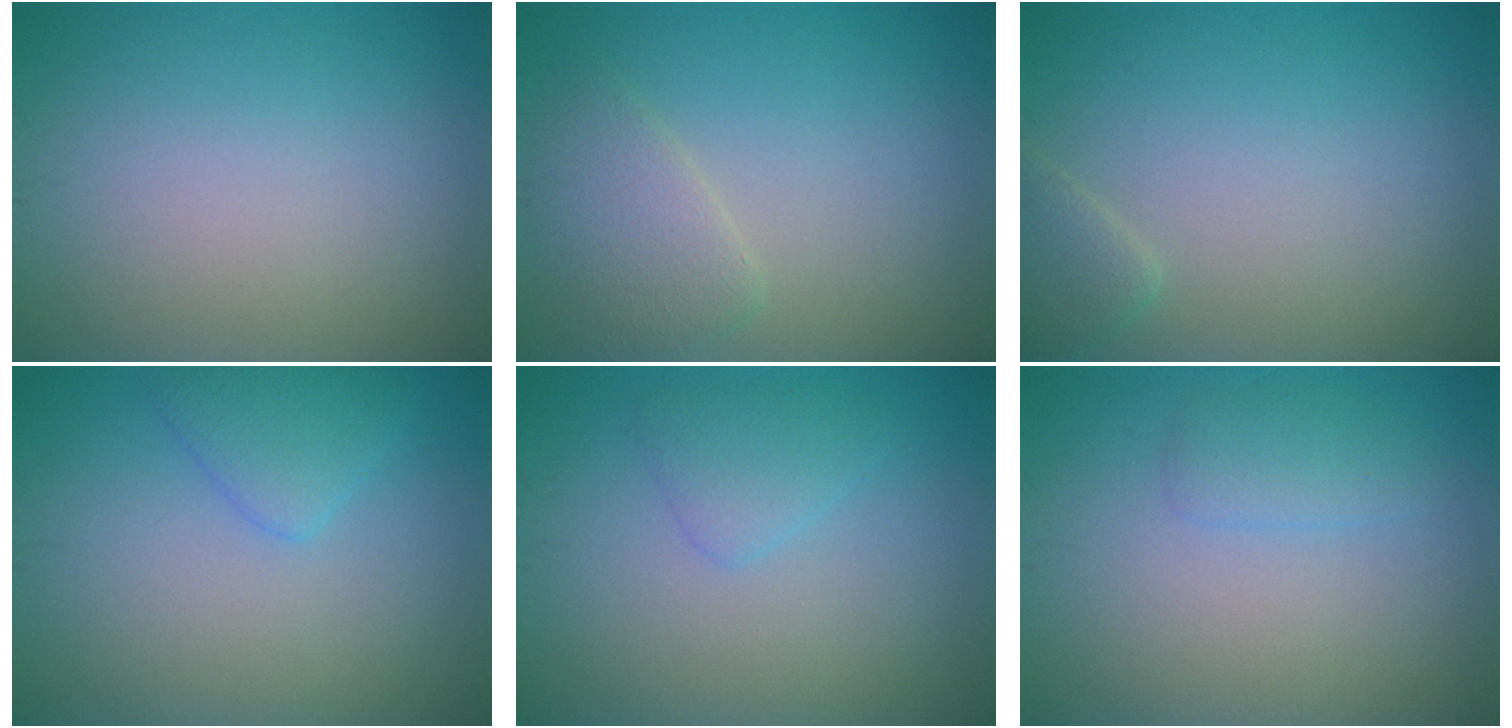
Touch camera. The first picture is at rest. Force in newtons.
{"total": 2.9, "press": 2.8, "slide": 0.4}
{"total": 1.7, "press": 1.7, "slide": 0.1}
{"total": 2.3, "press": 2.3, "slide": 0.2}
{"total": 1.8, "press": 1.8, "slide": 0.2}
{"total": 1.6, "press": 1.6, "slide": 0.2}